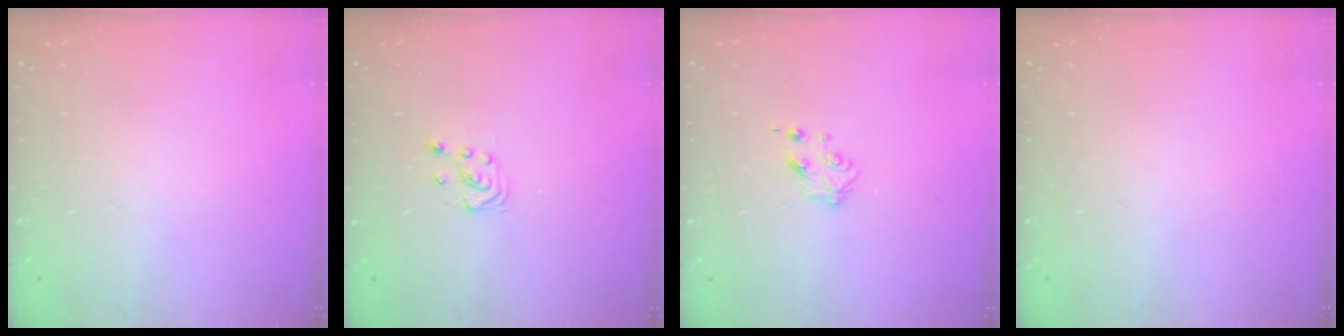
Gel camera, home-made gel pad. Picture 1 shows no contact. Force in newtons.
{"total": 3.5, "press": 3.4, "slide": 0.8}
{"total": 4.6, "press": 4.5, "slide": 0.6}
{"total": 0.0}